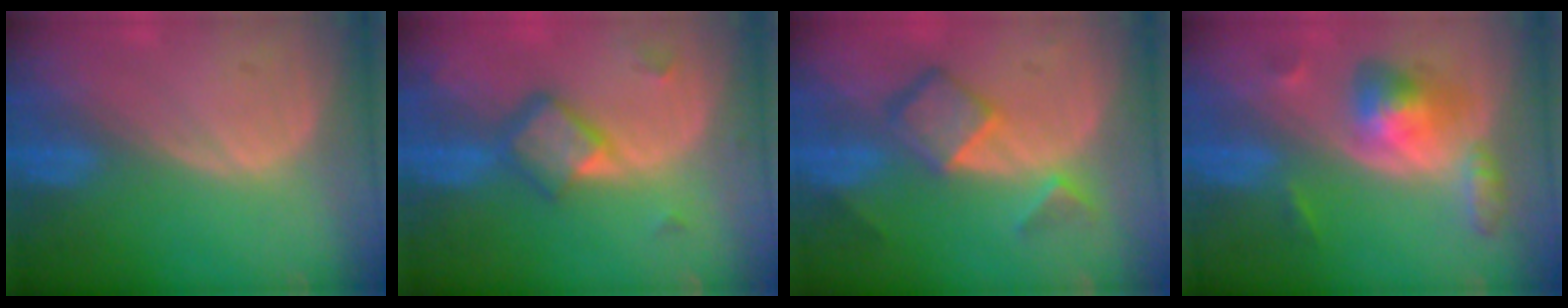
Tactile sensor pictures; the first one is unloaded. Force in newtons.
{"total": 5.9, "press": 5.0, "slide": 3.0}
{"total": 6.9, "press": 5.9, "slide": 3.6}
{"total": 6.1, "press": 6.1, "slide": 0.3}